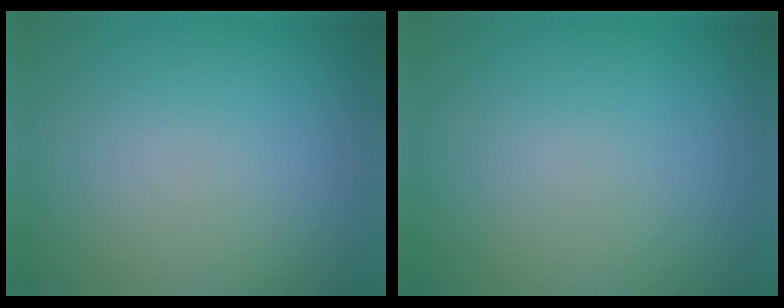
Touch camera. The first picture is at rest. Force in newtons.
{"total": 0.0}